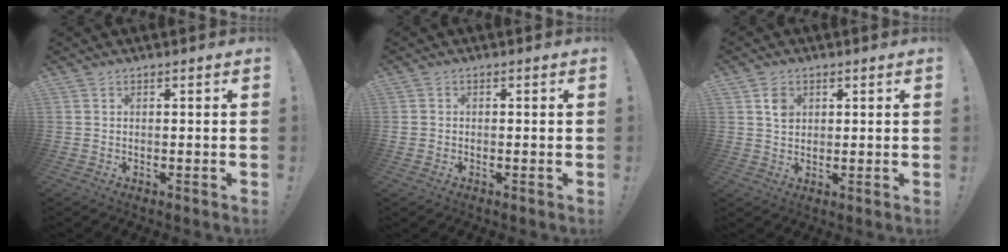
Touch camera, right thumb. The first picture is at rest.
{"total": 0.9, "force": [-0.6, 0.7, 0.1], "torque": [-0.008, 0.005, -0.008]}
{"total": 3.7, "force": [1.4, 2.8, 2.0], "torque": [-0.011, -0.008, 0.022]}